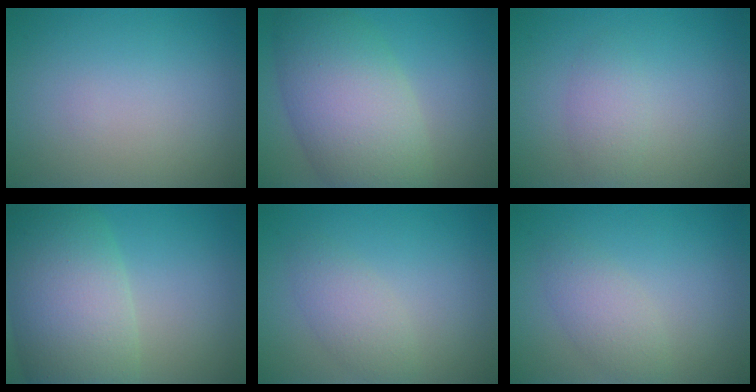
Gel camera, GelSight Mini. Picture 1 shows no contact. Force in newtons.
{"total": 8.9, "press": 8.9, "slide": 0.5}
{"total": 1.8, "press": 1.8, "slide": 0.0}
{"total": 10.1, "press": 10.1, "slide": 0.5}
{"total": 2.4, "press": 2.4, "slide": 0.1}
{"total": 2.4, "press": 2.4, "slide": 0.1}